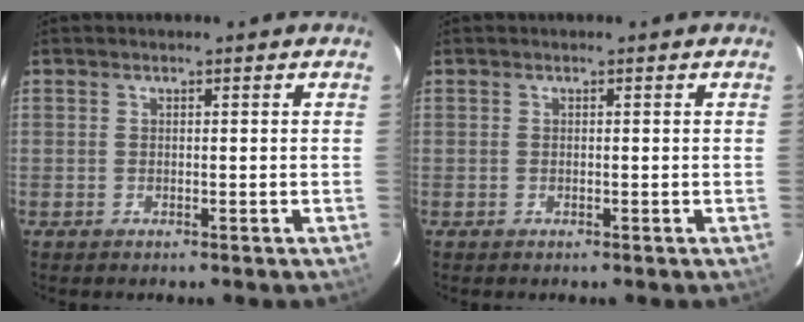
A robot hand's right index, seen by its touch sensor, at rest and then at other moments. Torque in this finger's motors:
{"motor_torque": [0.02, -0.01, 0.01, 0.00]}